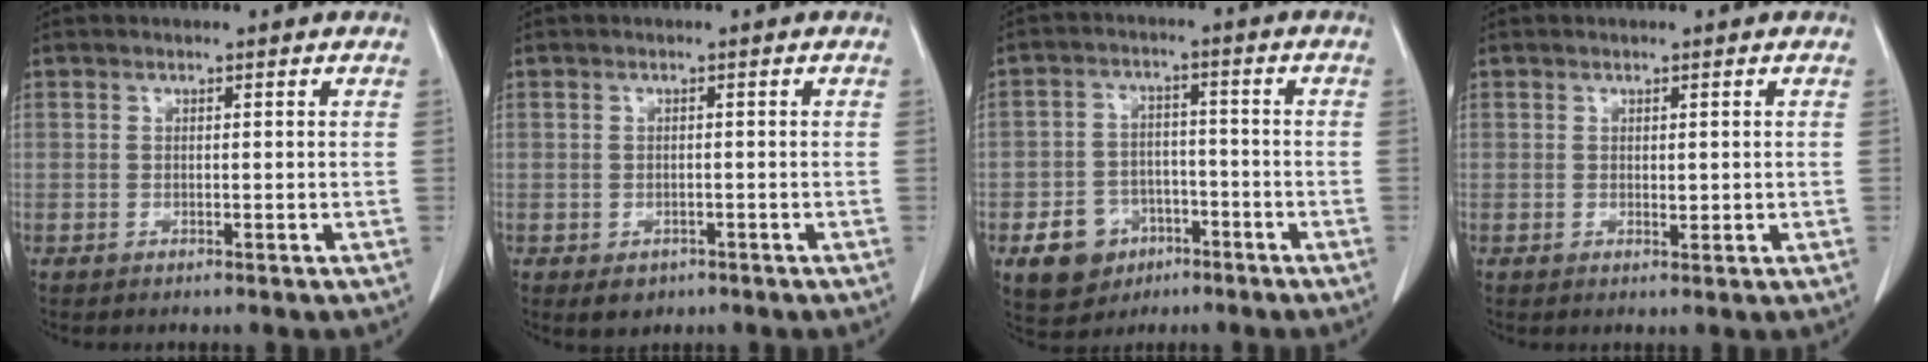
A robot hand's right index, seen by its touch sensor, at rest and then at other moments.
{"total": 1.5, "force": [-0.7, 1.3, 0.5], "torque": [-0.007, 0.002, -0.001]}
{"total": 8.7, "force": [-4.1, 6.9, 3.4], "torque": [-0.067, 0.012, -0.059]}
{"total": 1.1, "force": [0.1, 0.6, 1.0], "torque": [-0.014, -0.004, 0.005]}